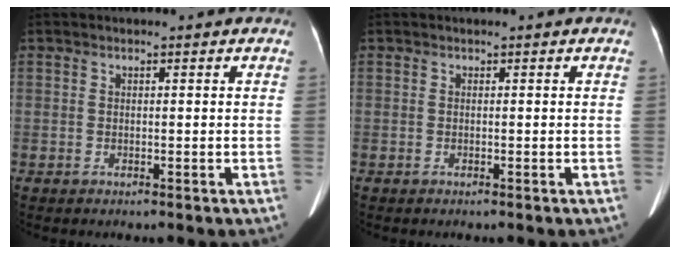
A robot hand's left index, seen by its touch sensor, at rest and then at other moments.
{"total": 0.0}